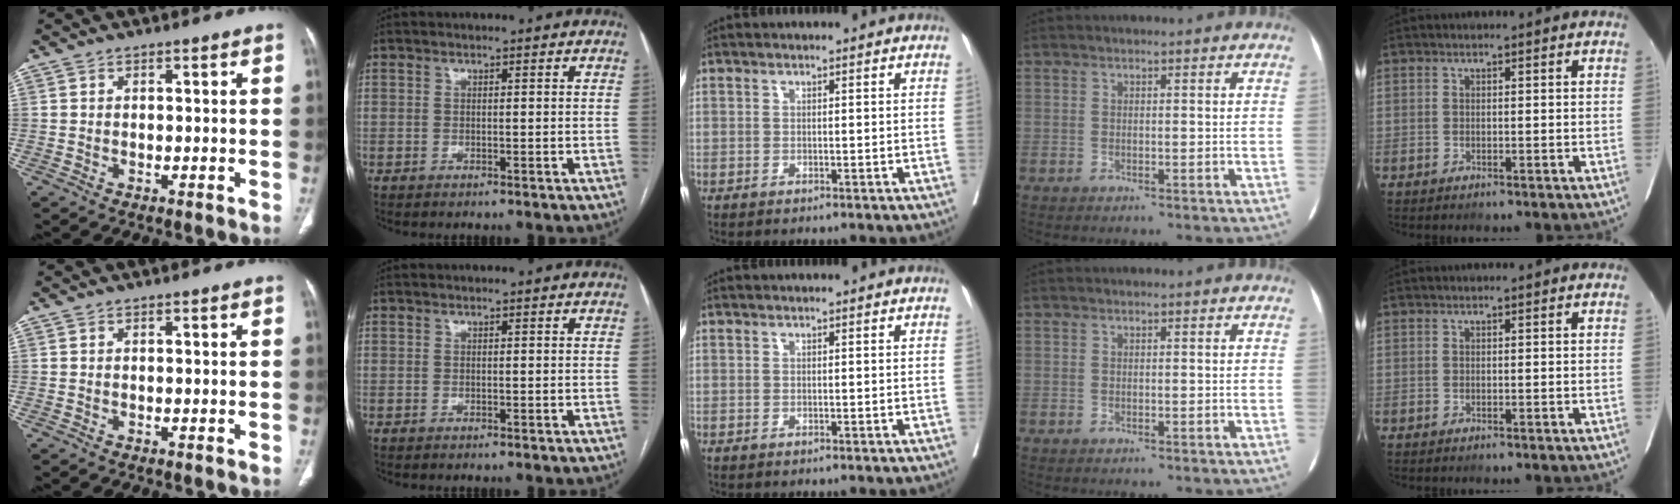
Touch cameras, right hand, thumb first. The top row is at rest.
{}